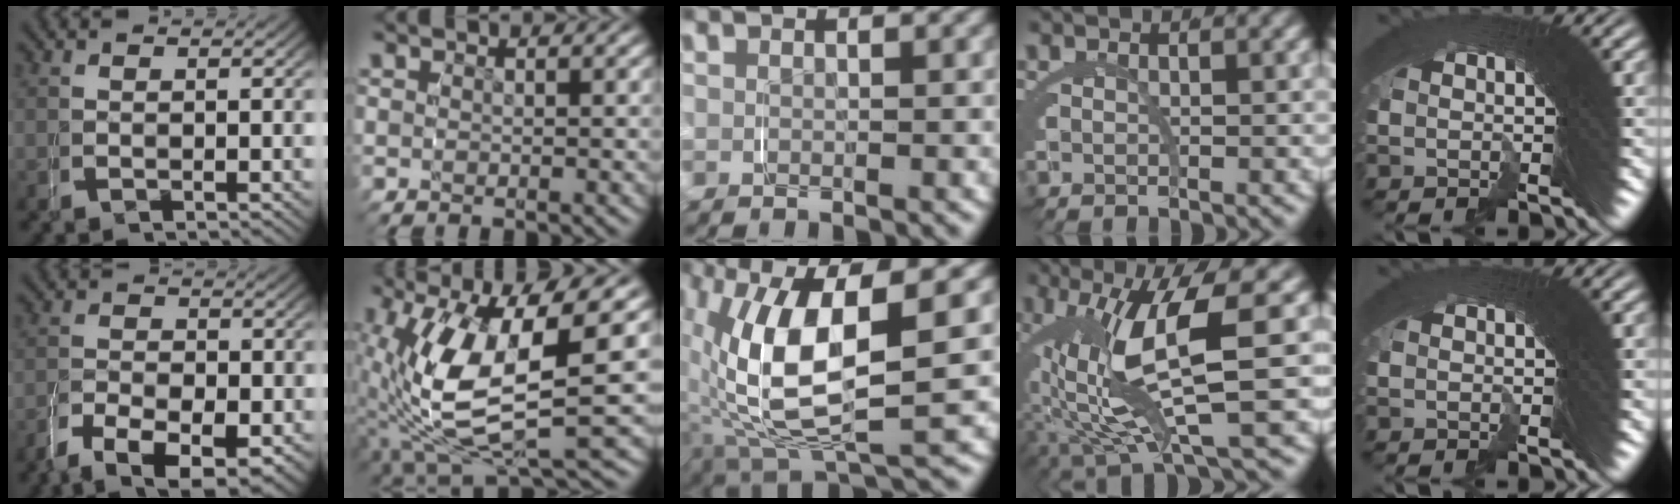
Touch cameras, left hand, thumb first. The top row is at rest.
{"thumb": {"total": 6.7, "force": [-3.4, 4.3, 3.9], "torque": [-0.073, -0.040, -0.041]}, "index": {"total": 13.1, "force": [-1.3, 6.8, 11.1], "torque": [-0.226, -0.035, 0.001]}, "middle": {"total": 11.9, "force": [0.1, 5.1, 10.8], "torque": [-0.219, -0.021, 0.020]}, "ring": {"total": 11.0, "force": [0.7, 3.4, 10.5], "torque": [-0.170, 0.013, 0.018]}}